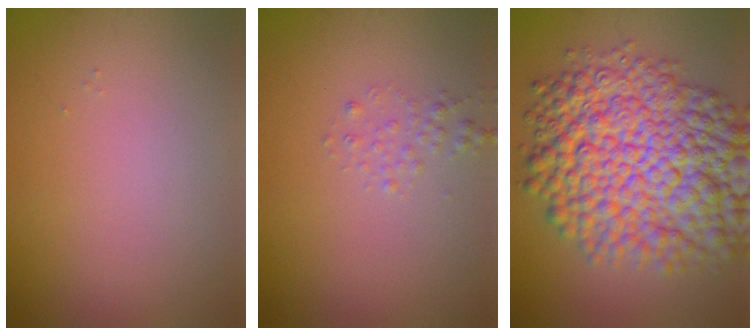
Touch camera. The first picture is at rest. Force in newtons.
{"total": 0.9, "press": 0.9, "slide": 0.1}
{"total": 14.0, "press": 14.0, "slide": 0.2}